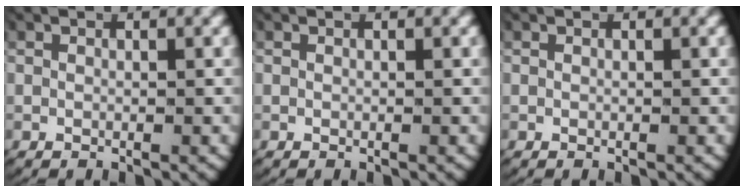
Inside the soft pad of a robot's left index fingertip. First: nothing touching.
{"total": 0.0}
{"total": 0.0}